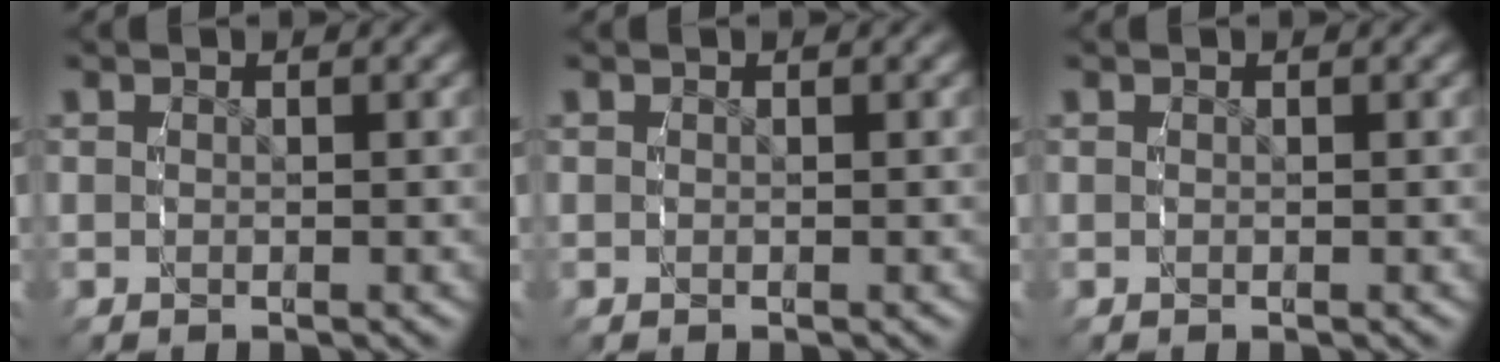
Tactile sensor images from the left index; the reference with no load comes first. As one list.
[{"total": 0.0}, {"total": 0.0}]